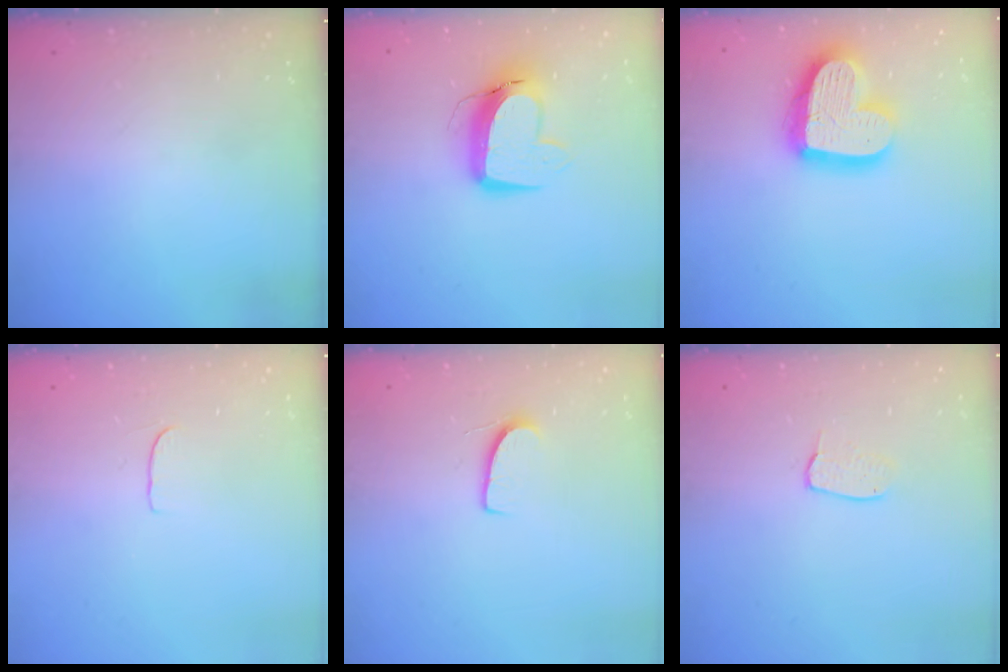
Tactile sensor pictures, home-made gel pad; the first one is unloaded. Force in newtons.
{"total": 11.6, "press": 11.5, "slide": 1.3}
{"total": 19.4, "press": 19.3, "slide": 1.5}
{"total": 4.1, "press": 4.1, "slide": 0.3}
{"total": 7.1, "press": 7.1, "slide": 0.5}
{"total": 4.8, "press": 4.8, "slide": 0.3}